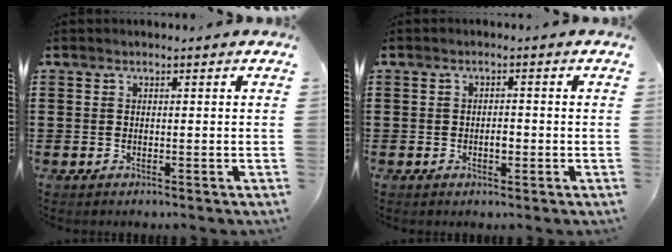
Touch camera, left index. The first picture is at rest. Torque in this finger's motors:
{"motor_torque": [0.02, 0.01, 0.02, 0.03]}